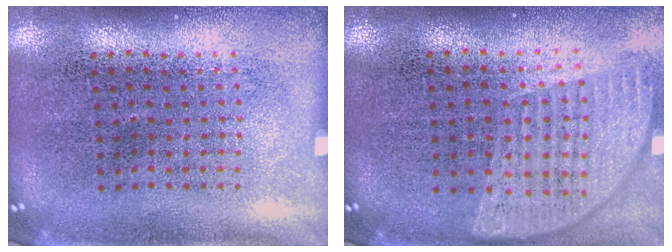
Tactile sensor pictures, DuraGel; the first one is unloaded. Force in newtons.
{"total": 0.9, "press": 0.9, "slide": 0.0}